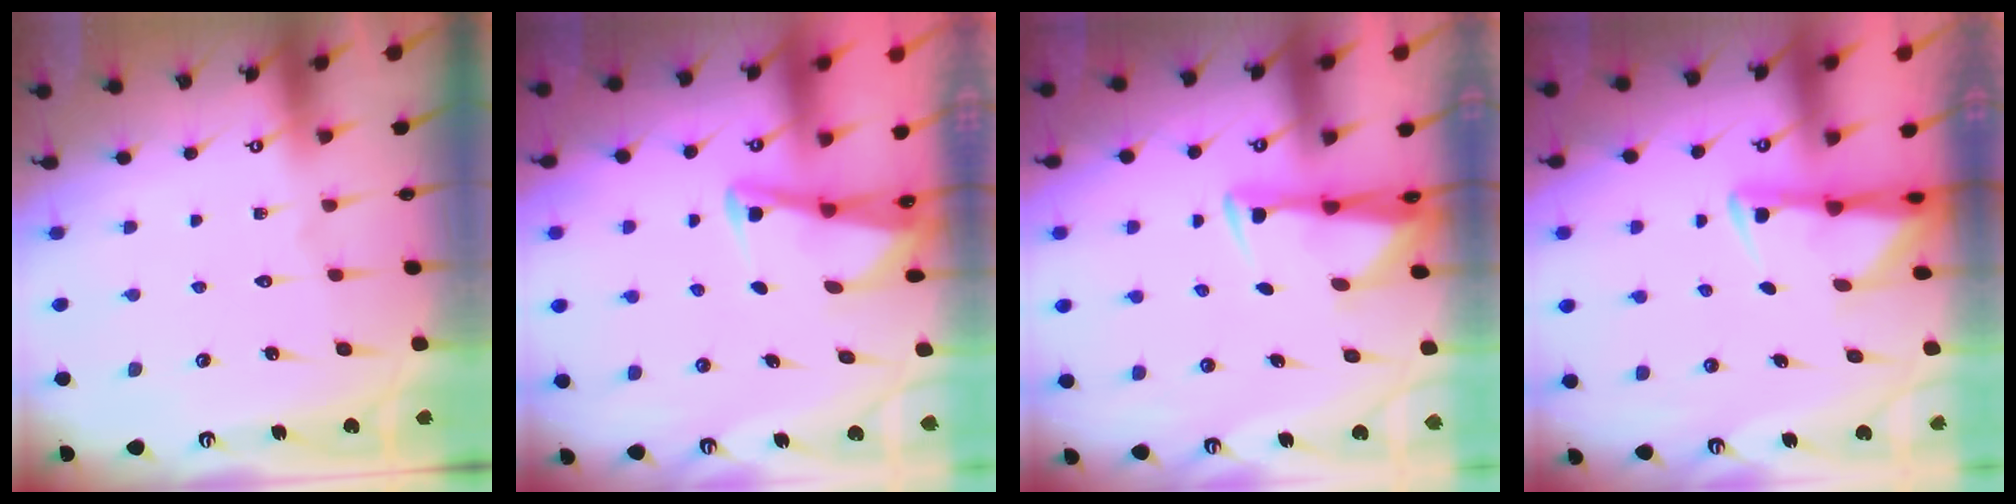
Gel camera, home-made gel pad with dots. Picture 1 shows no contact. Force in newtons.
{"total": 3.0, "press": 3.0, "slide": 0.4}
{"total": 2.9, "press": 2.8, "slide": 0.9}
{"total": 2.9, "press": 2.8, "slide": 0.6}